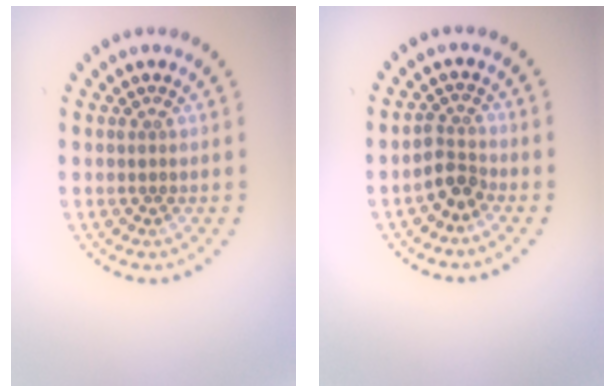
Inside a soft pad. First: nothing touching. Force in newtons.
{"total": 2.3, "press": 1.8, "slide": 1.4}